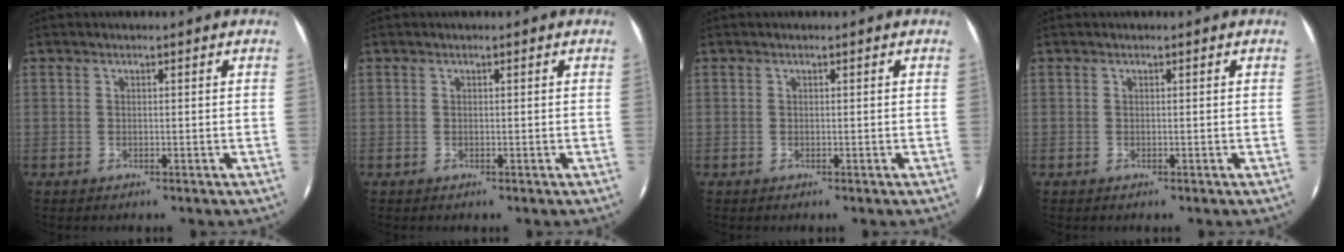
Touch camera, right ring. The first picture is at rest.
{"total": 0.0}
{"total": 0.0}
{"total": 0.0}